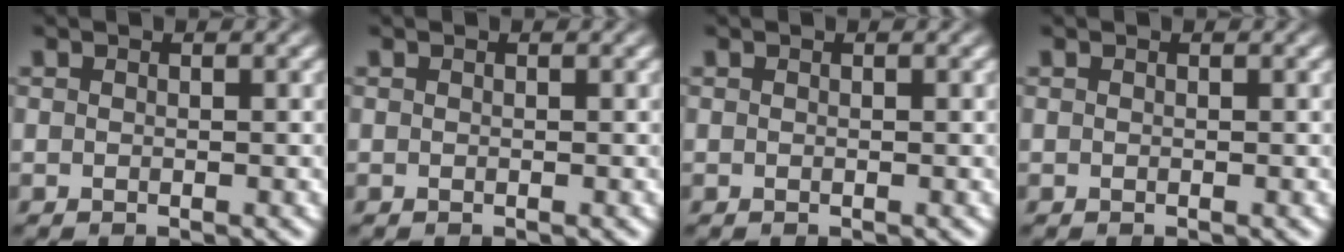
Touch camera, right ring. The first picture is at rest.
{"total": 0.0}
{"total": 0.0}
{"total": 0.0}